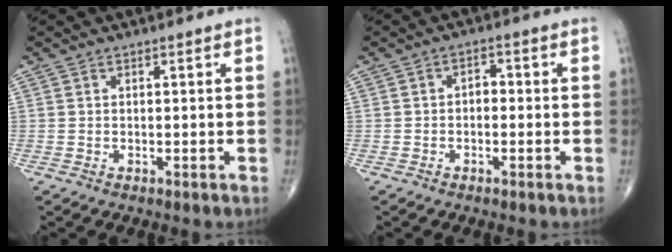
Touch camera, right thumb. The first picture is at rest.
{"total": 2.4, "force": [-0.3, 1.6, 1.8], "torque": [-0.014, 0.011, -0.012]}